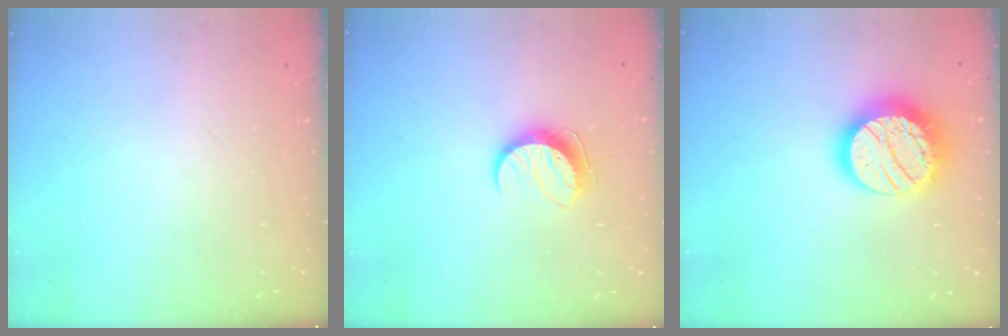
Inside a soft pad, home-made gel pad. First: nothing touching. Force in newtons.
{"total": 9.4, "press": 9.4, "slide": 0.6}
{"total": 20.7, "press": 20.6, "slide": 1.7}